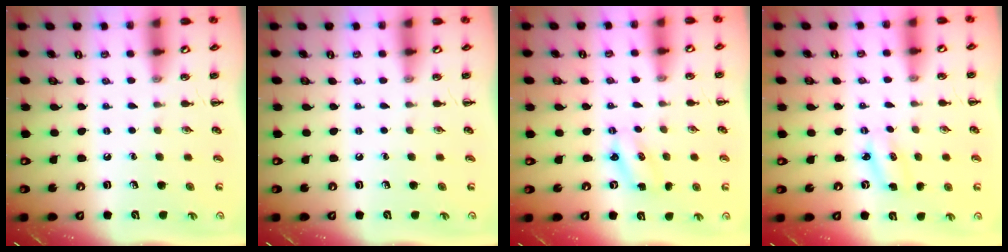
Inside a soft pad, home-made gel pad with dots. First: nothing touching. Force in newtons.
{"total": 0.0}
{"total": 2.4, "press": 2.3, "slide": 0.5}
{"total": 2.8, "press": 2.8, "slide": 0.6}